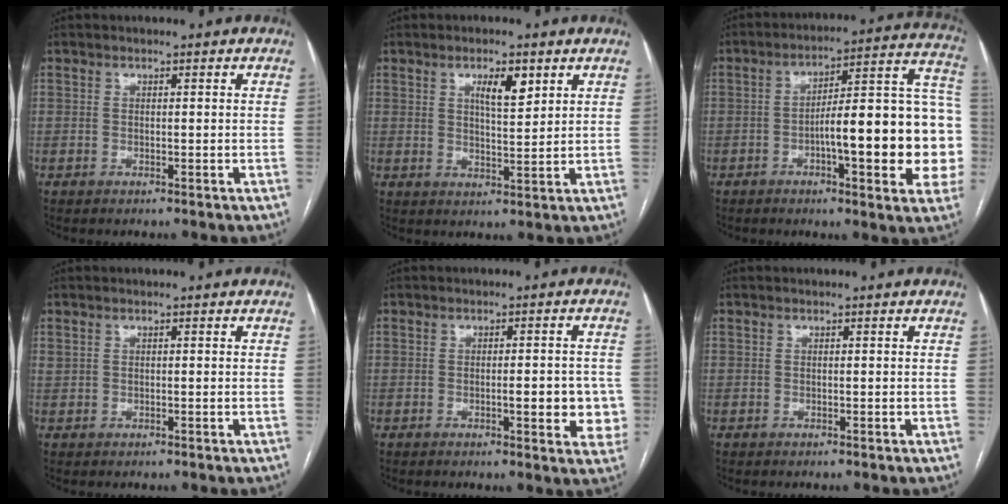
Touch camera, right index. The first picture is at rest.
{"total": 4.9, "force": [2.5, 1.3, 4.1], "torque": [-0.071, 0.001, 0.044]}
{"total": 21.2, "force": [-3.5, 4.0, 20.5], "torque": [-0.211, 0.041, -0.039]}
{"total": 0.7, "force": [0.6, 0.4, 0.2], "torque": [-0.005, 0.010, 0.013]}
{"total": 6.6, "force": [-1.2, 1.9, 6.2], "torque": [-0.068, 0.000, -0.015]}
{"total": 0.0}